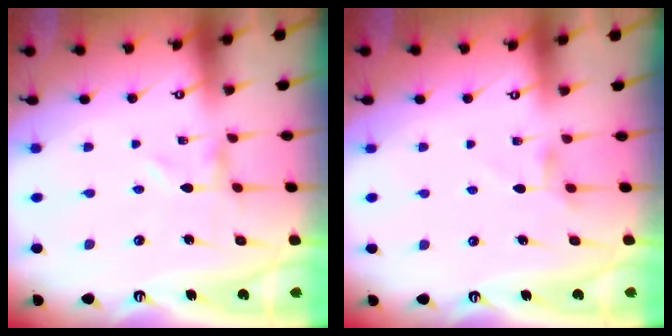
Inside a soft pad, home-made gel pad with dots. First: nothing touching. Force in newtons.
{"total": 3.6, "press": 3.6, "slide": 0.4}